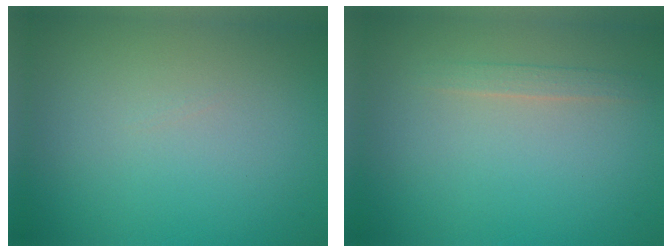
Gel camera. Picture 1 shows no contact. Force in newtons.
{"total": 1.1, "press": 1.1, "slide": 0.1}